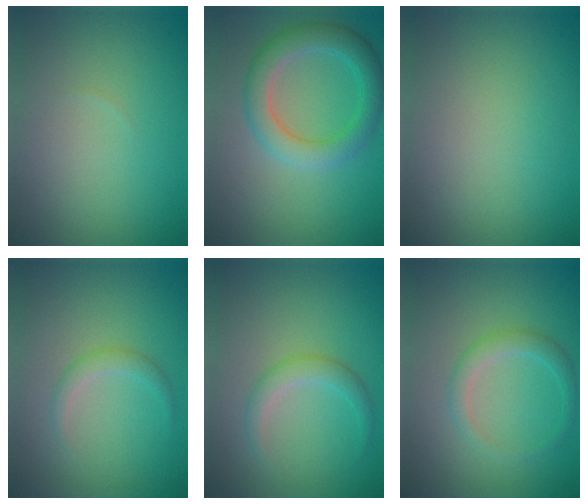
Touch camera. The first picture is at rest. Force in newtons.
{"total": 4.6, "press": 4.6, "slide": 0.2}
{"total": 0.0}
{"total": 1.5, "press": 1.5, "slide": 0.1}
{"total": 2.1, "press": 2.1, "slide": 0.1}
{"total": 2.1, "press": 2.1, "slide": 0.1}